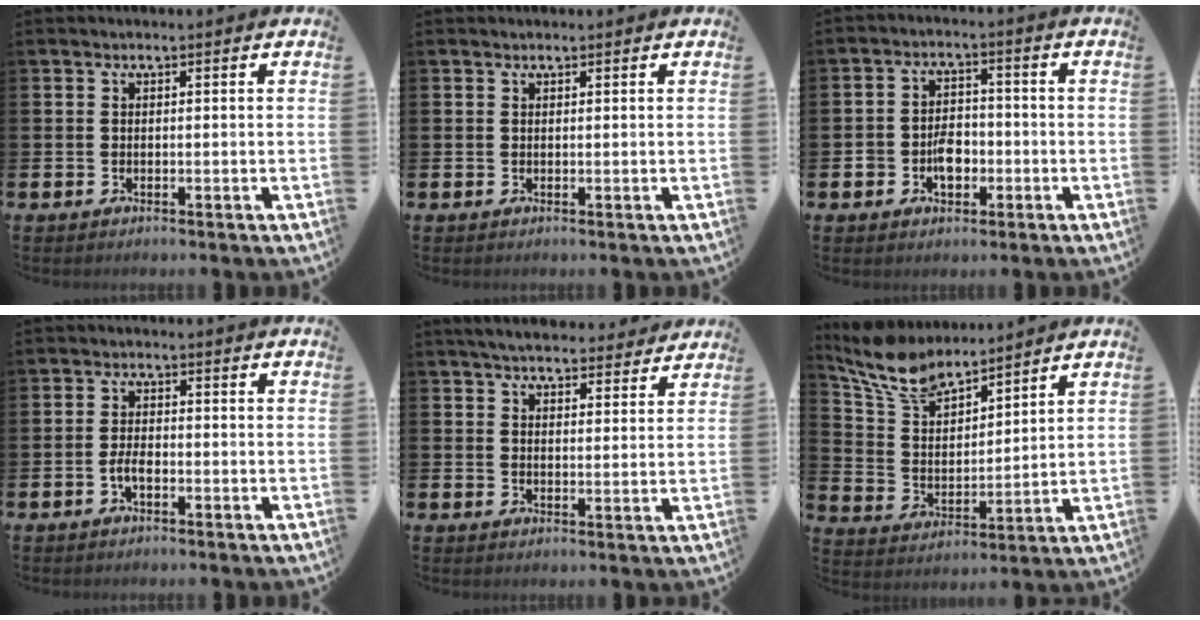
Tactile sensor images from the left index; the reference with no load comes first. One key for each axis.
{"total": 0.6, "fx": 0.5, "fy": 0.2, "fz": 0.1, "tx": 0.004, "ty": -0.001, "tz": 0.009}
{"total": 4.2, "fx": -1.3, "fy": 3.1, "fz": 2.5, "tx": -0.040, "ty": 0.003, "tz": -0.029}
{"total": 2.3, "fx": -0.8, "fy": 1.1, "fz": 1.8, "tx": -0.033, "ty": 0.002, "tz": -0.017}
{"total": 4.9, "fx": 4.7, "fy": 1.0, "fz": 0.9, "tx": -0.028, "ty": -0.025, "tz": 0.083}
{"total": 8.8, "fx": 7.8, "fy": 2.9, "fz": 2.7, "tx": -0.090, "ty": -0.037, "tz": 0.144}